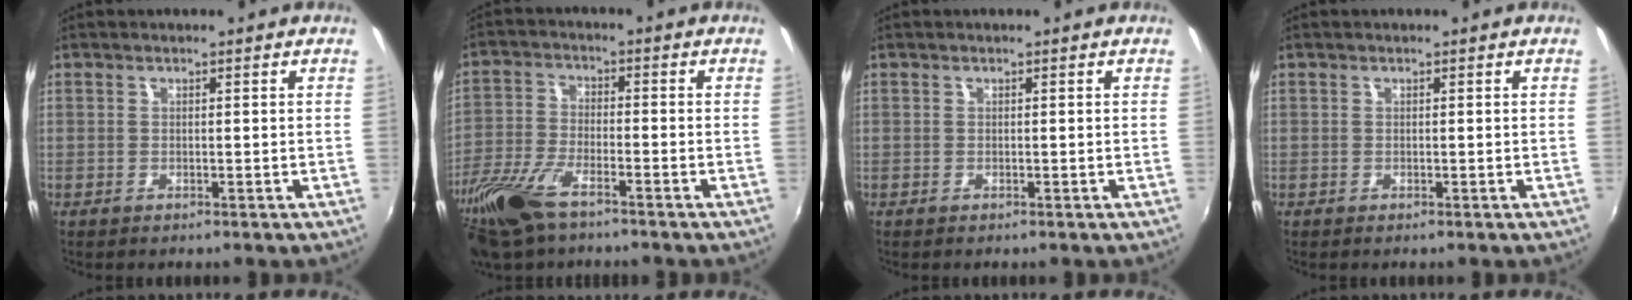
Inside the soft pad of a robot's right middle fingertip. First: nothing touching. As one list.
[{"total": 12.4, "force": [-8.4, 4.3, 7.9], "torque": [-0.190, -0.025, -0.172]}, {"total": 0.0}, {"total": 0.0}]